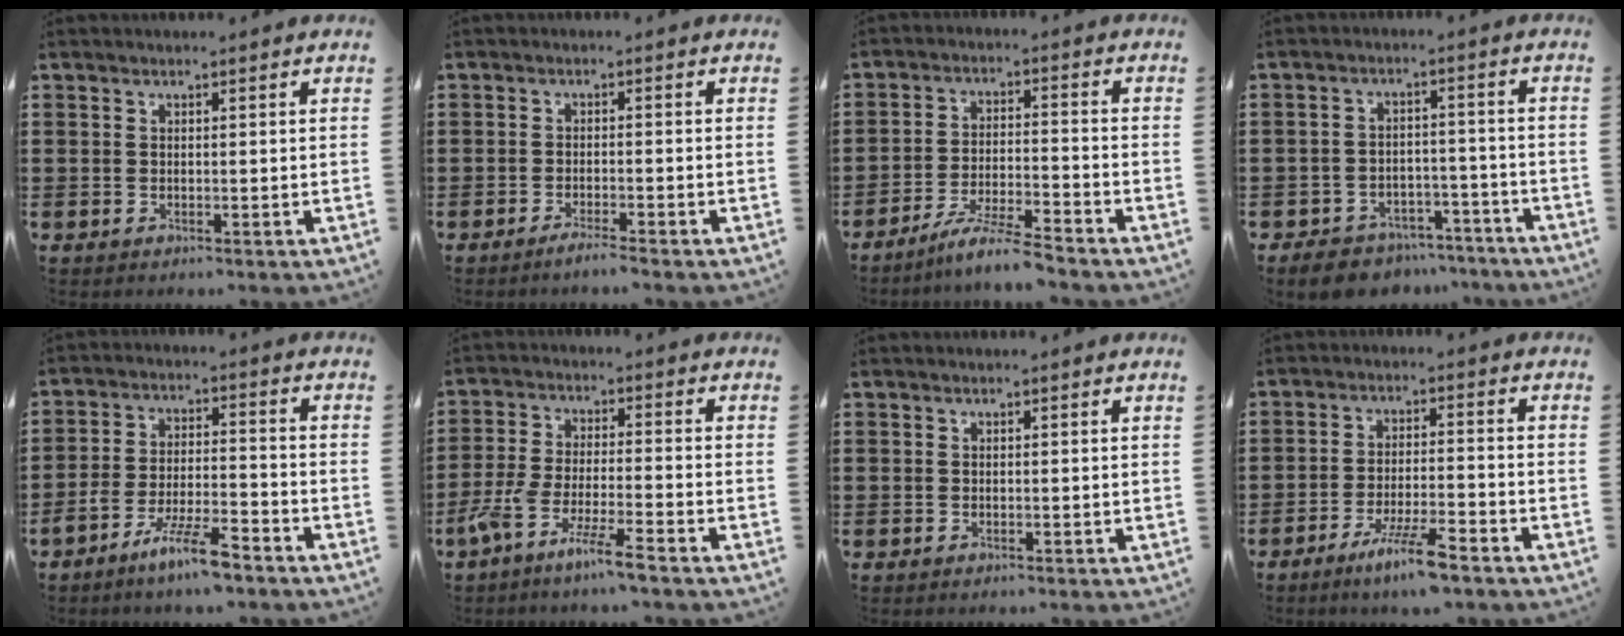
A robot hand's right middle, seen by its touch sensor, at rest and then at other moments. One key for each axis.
{"total": 1.9, "fx": -1.6, "fy": -0.3, "fz": 1.0, "tx": -0.014, "ty": -0.001, "tz": -0.029}
{"total": 6.3, "fx": -5.7, "fy": -0.4, "fz": 2.7, "tx": -0.054, "ty": -0.011, "tz": -0.108}
{"total": 5.8, "fx": -5.5, "fy": 1.4, "fz": 0.8, "tx": -0.015, "ty": 0.017, "tz": -0.111}
{"total": 7.5, "fx": -5.9, "fy": 0.9, "fz": 4.5, "tx": -0.096, "ty": -0.003, "tz": -0.113}
{"total": 7.0, "fx": -5.6, "fy": -0.2, "fz": 4.2, "tx": -0.100, "ty": -0.018, "tz": -0.109}
{"total": 0.0}
{"total": 6.5, "fx": -4.6, "fy": 0.6, "fz": 4.6, "tx": -0.091, "ty": -0.008, "tz": -0.084}